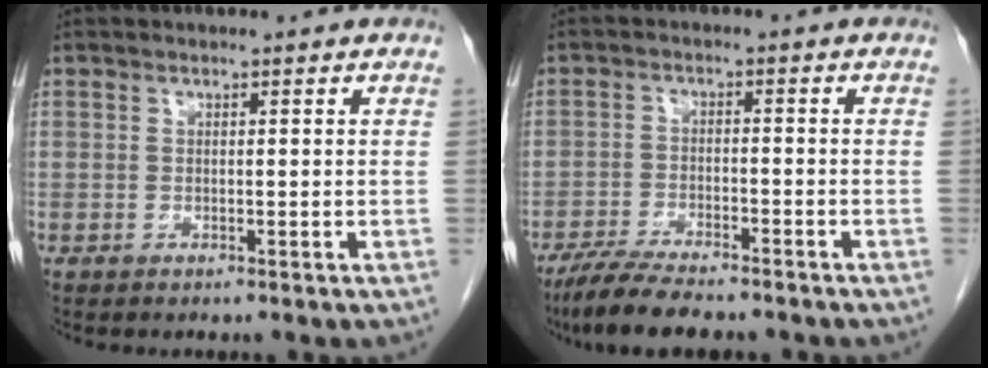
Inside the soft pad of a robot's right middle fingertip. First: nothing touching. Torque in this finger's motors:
{"motor_torque": [1.03, -1.11, 0.10, 0.09]}